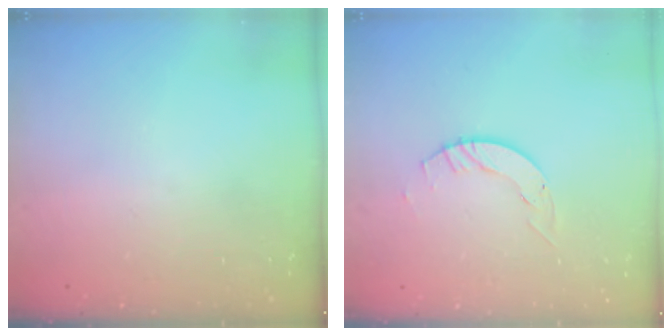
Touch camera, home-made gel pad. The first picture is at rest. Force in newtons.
{"total": 2.1, "press": 2.1, "slide": 0.3}